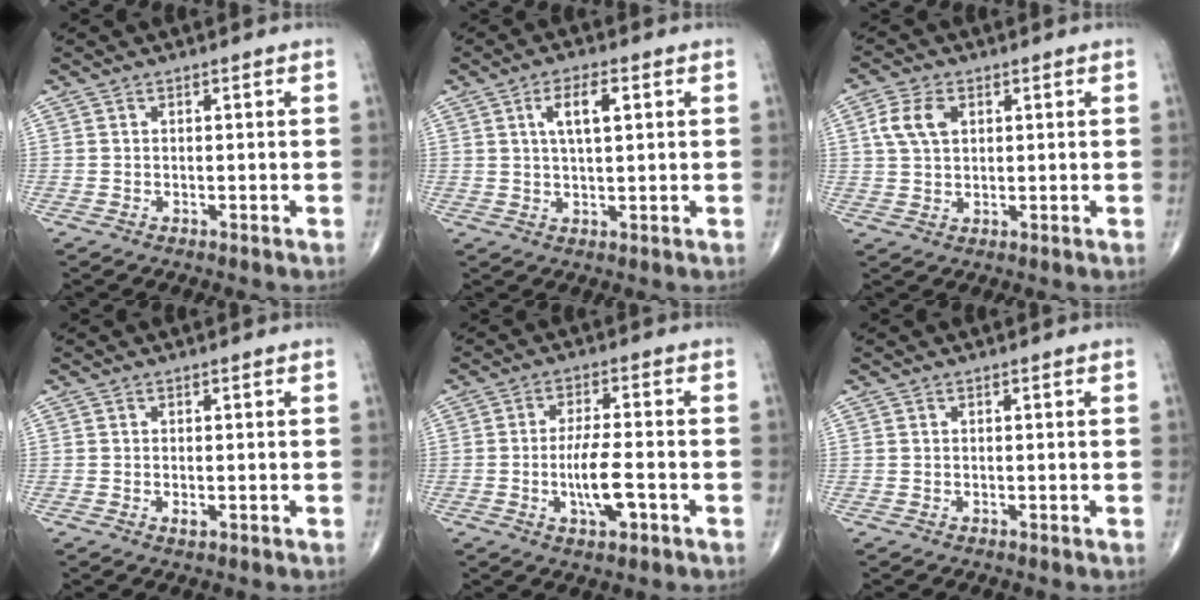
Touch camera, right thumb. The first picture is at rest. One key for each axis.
{"total": 6.1, "fx": 2.0, "fy": 2.3, "fz": 5.2, "tx": -0.090, "ty": -0.001, "tz": 0.035}
{"total": 6.1, "fx": 1.9, "fy": 3.9, "fz": 4.3, "tx": -0.086, "ty": 0.004, "tz": 0.034}
{"total": 1.0, "fx": -0.3, "fy": 0.4, "fz": 0.8, "tx": -0.014, "ty": -0.002, "tz": -0.006}
{"total": 7.5, "fx": -2.2, "fy": 2.3, "fz": 6.8, "tx": -0.123, "ty": 0.007, "tz": -0.040}
{"total": 0.0}